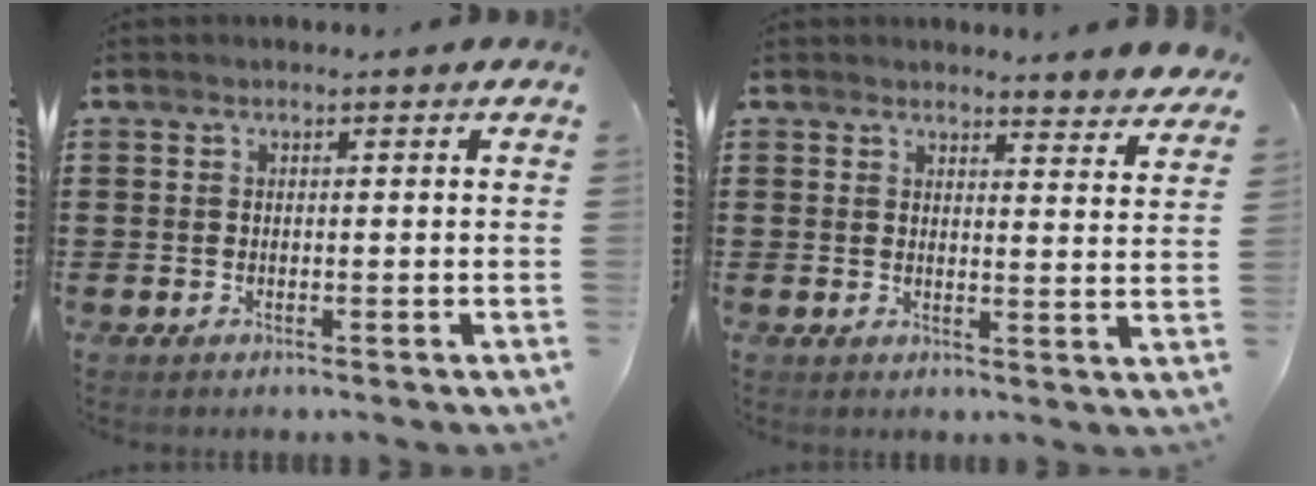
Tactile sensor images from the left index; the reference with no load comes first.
{"total": 3.5, "force": [3.5, 0.0, 0.5], "torque": [-0.007, -0.023, 0.061]}